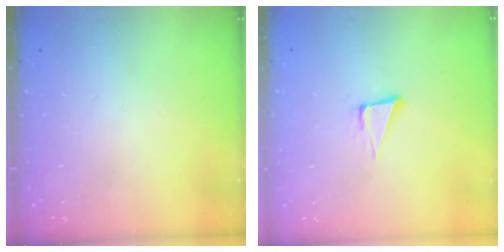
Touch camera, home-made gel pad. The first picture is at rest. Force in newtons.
{"total": 5.1, "press": 4.3, "slide": 2.8}